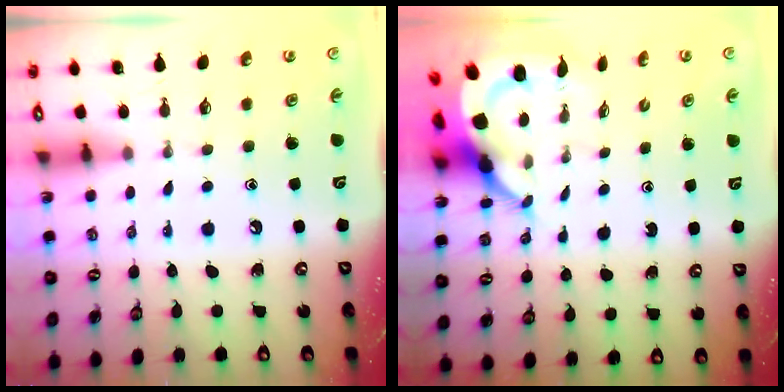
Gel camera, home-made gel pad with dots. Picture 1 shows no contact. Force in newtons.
{"total": 6.0, "press": 5.9, "slide": 0.9}